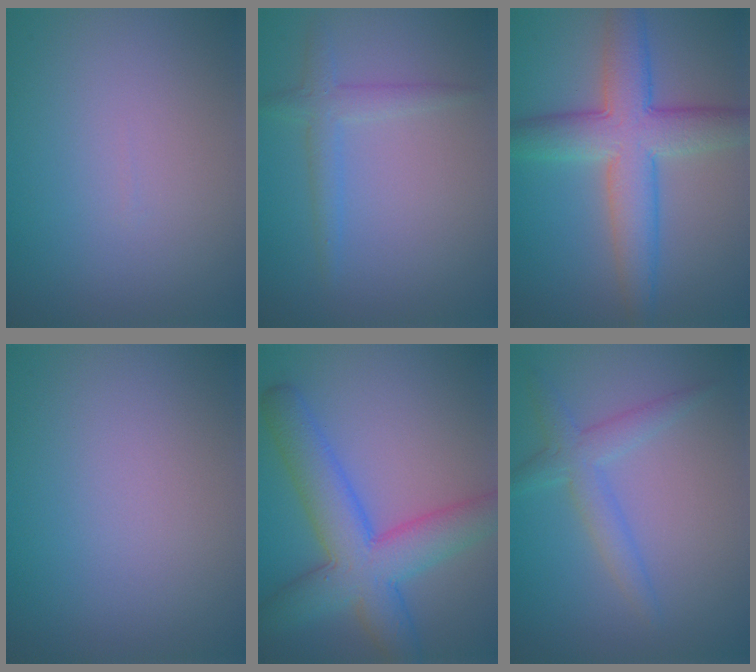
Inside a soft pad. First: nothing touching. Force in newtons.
{"total": 2.1, "press": 2.1, "slide": 0.1}
{"total": 7.5, "press": 7.5, "slide": 0.1}
{"total": 0.0}
{"total": 8.1, "press": 8.1, "slide": 0.1}
{"total": 2.7, "press": 2.7, "slide": 0.0}